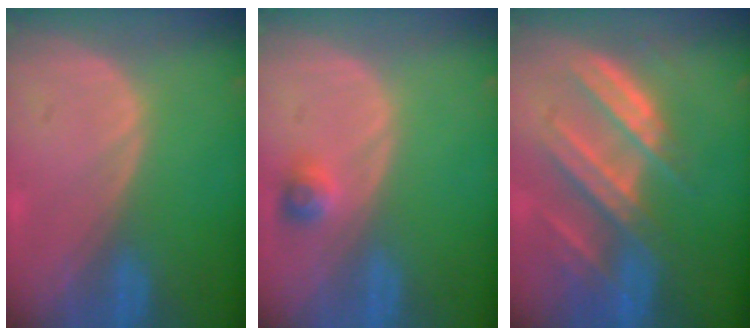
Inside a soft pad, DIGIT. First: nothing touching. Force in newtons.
{"total": 2.2, "press": 2.2, "slide": 0.2}
{"total": 8.8, "press": 8.1, "slide": 3.4}